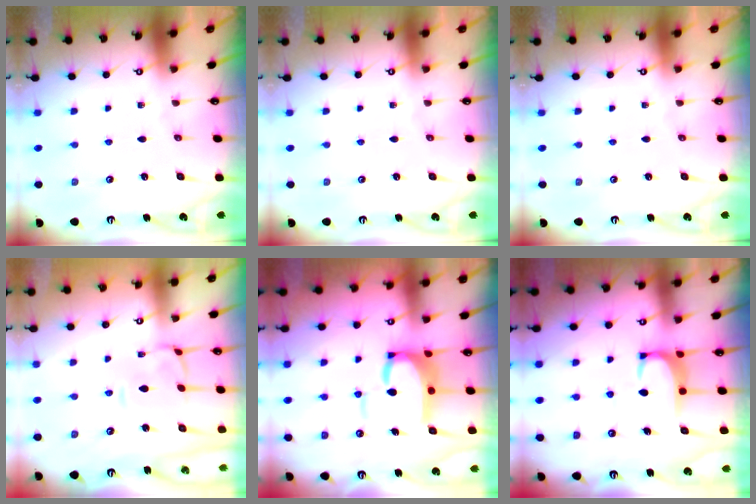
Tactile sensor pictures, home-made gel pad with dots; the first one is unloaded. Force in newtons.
{"total": 0.0}
{"total": 0.0}
{"total": 2.4, "press": 2.2, "slide": 1.1}
{"total": 7.9, "press": 7.9, "slide": 1.0}
{"total": 1.8, "press": 1.7, "slide": 0.5}